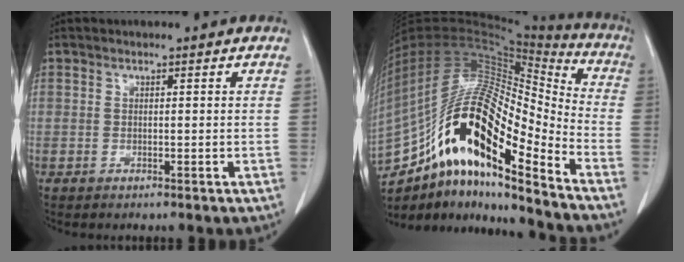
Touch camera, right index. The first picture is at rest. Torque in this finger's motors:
{"motor_torque": [1.91, -0.23, 1.05, 0.21]}